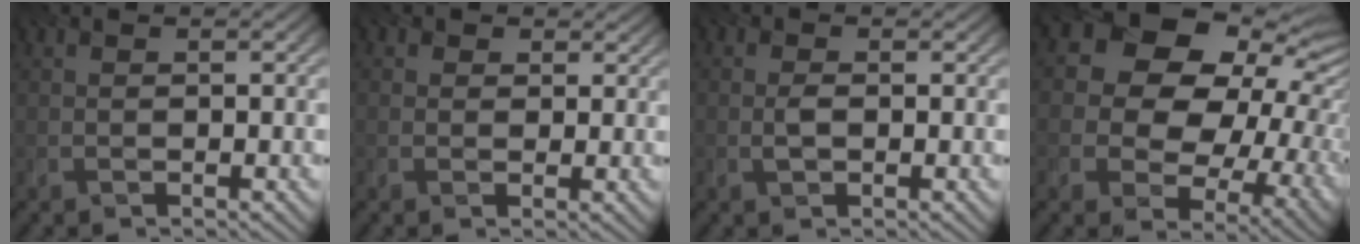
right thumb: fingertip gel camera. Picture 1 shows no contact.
{"total": 1.9, "force": [1.0, 1.5, 0.3], "torque": [-0.006, -0.007, 0.010]}
{"total": 1.4, "force": [-0.1, 1.0, 1.0], "torque": [-0.027, -0.001, -0.002]}
{"total": 14.7, "force": [3.2, 11.3, 8.9], "torque": [-0.166, 0.003, 0.060]}